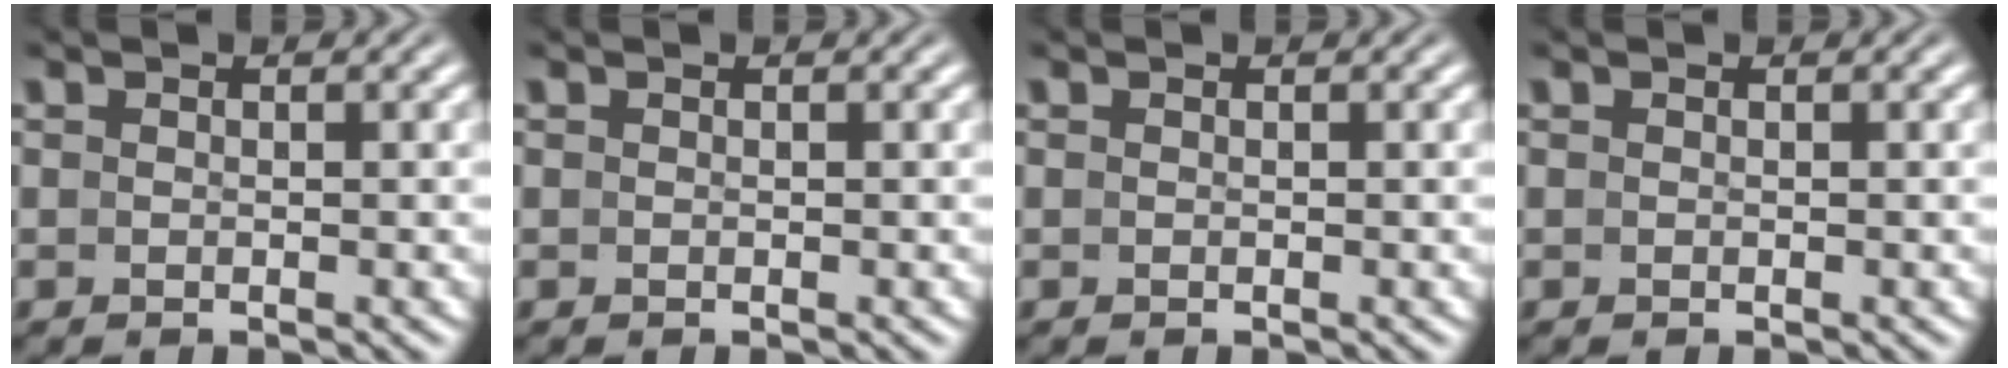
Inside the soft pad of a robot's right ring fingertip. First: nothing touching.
{"total": 0.0}
{"total": 0.0}
{"total": 0.0}